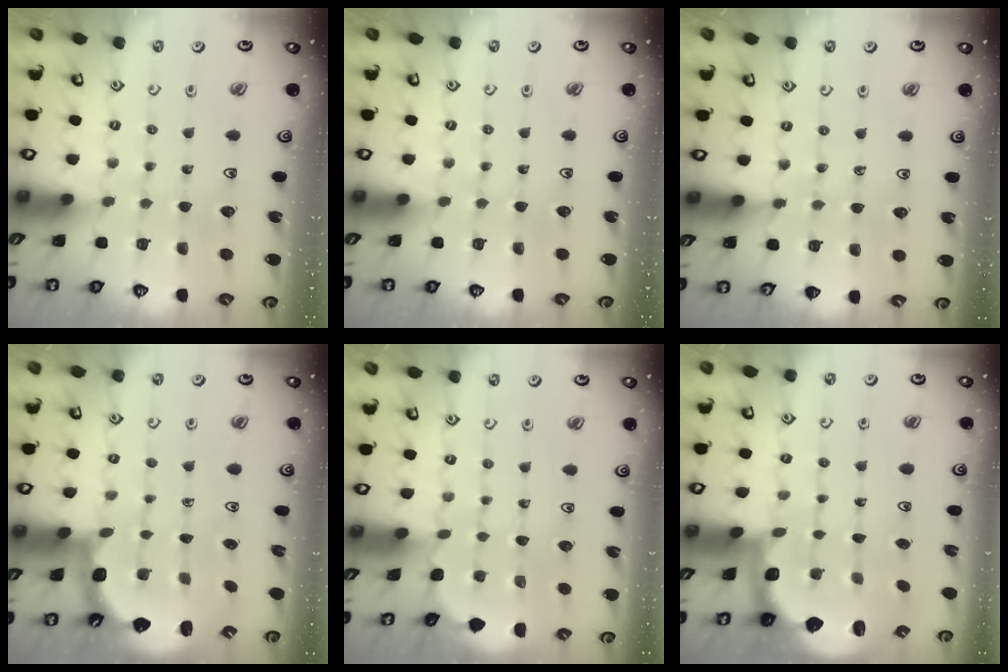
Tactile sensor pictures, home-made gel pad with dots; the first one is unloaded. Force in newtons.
{"total": 0.0}
{"total": 6.2, "press": 6.0, "slide": 1.7}
{"total": 2.6, "press": 2.2, "slide": 1.3}
{"total": 1.3, "press": 1.3, "slide": 0.1}
{"total": 2.6, "press": 2.0, "slide": 1.7}